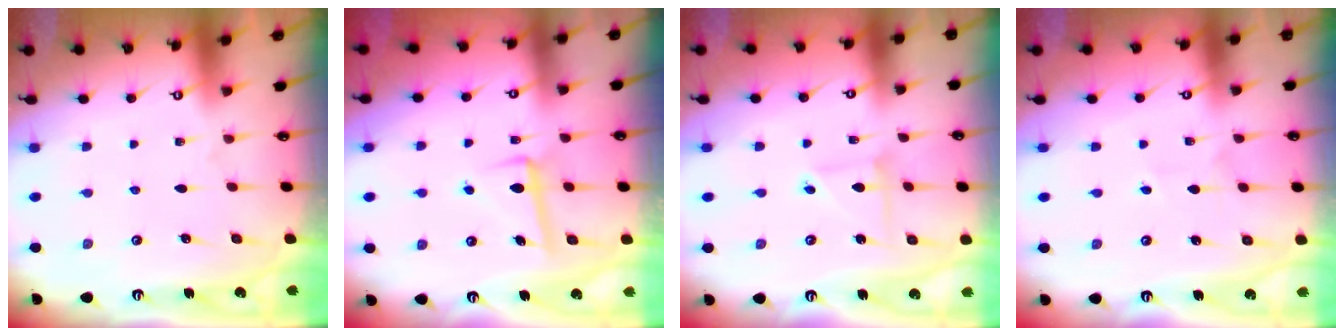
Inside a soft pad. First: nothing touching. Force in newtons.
{"total": 6.2, "press": 6.1, "slide": 1.2}
{"total": 3.4, "press": 3.4, "slide": 0.4}
{"total": 2.1, "press": 1.9, "slide": 0.9}